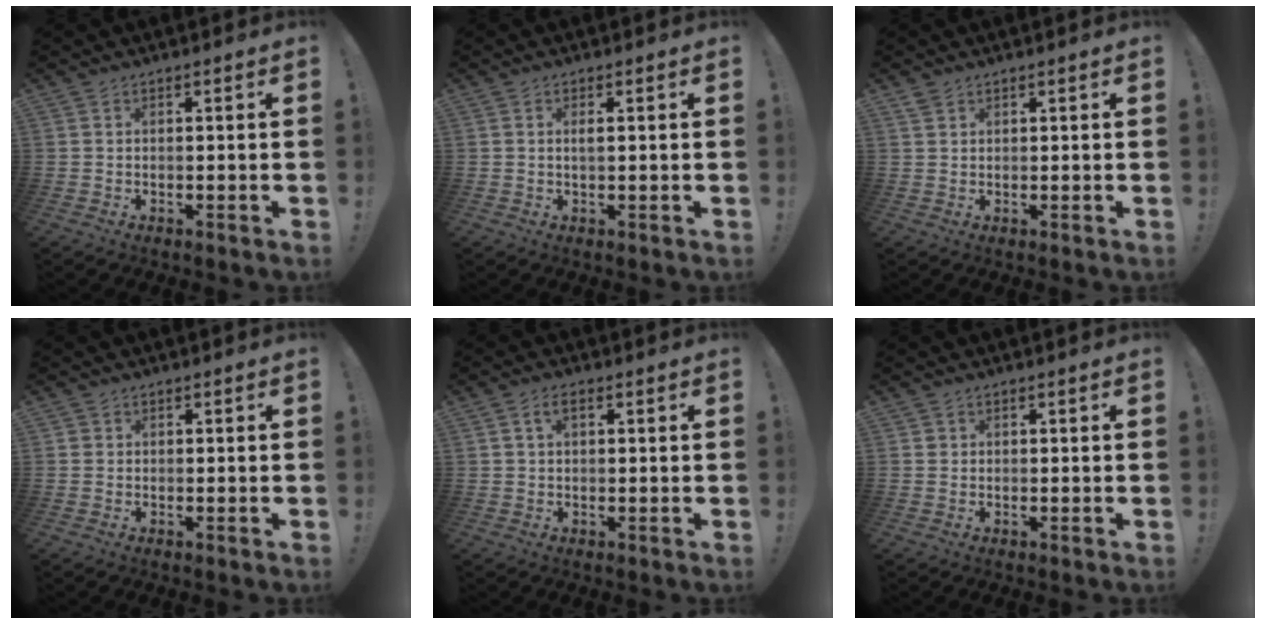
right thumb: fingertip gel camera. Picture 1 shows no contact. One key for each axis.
{"total": 1.3, "fx": 0.4, "fy": 0.2, "fz": 1.3, "tx": -0.019, "ty": -0.002, "tz": 0.004}
{"total": 1.6, "fx": 1.2, "fy": 0.9, "fz": 0.5, "tx": -0.003, "ty": -0.003, "tz": 0.021}
{"total": 0.9, "fx": 0.2, "fy": 0.8, "fz": 0.1, "tx": -0.003, "ty": 0.002, "tz": 0.004}
{"total": 3.2, "fx": 1.0, "fy": 1.8, "fz": 2.4, "tx": -0.041, "ty": 0.006, "tz": 0.016}
{"total": 1.0, "fx": 0.5, "fy": 0.9, "fz": 0.2, "tx": 0.003, "ty": -0.001, "tz": 0.007}